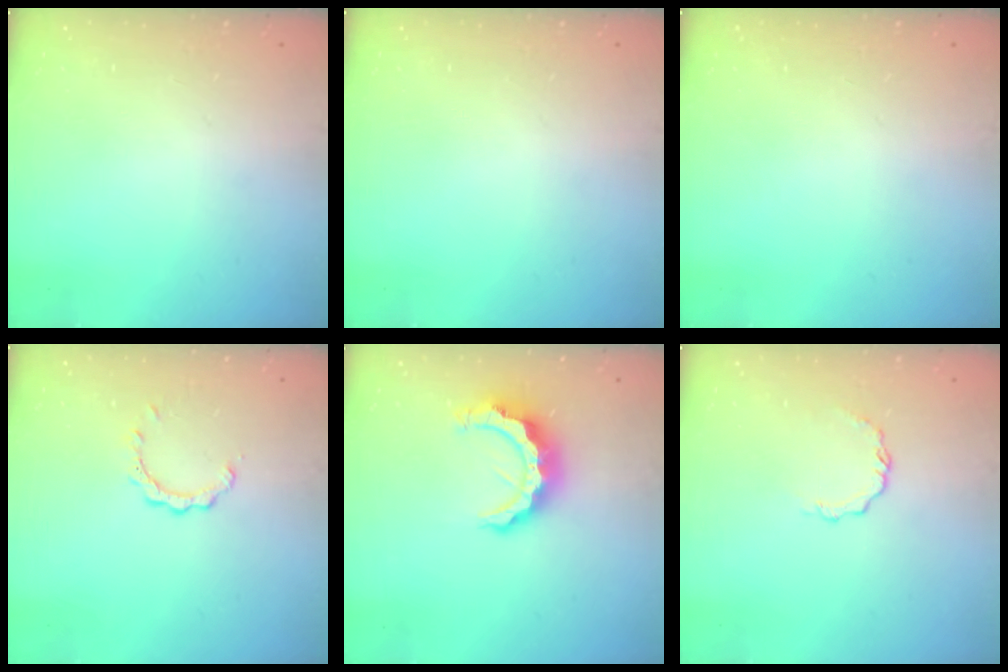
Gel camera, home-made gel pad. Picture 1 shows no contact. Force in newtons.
{"total": 0.0}
{"total": 0.0}
{"total": 2.6, "press": 2.6, "slide": 0.2}
{"total": 10.1, "press": 10.0, "slide": 1.1}
{"total": 3.7, "press": 3.7, "slide": 0.3}